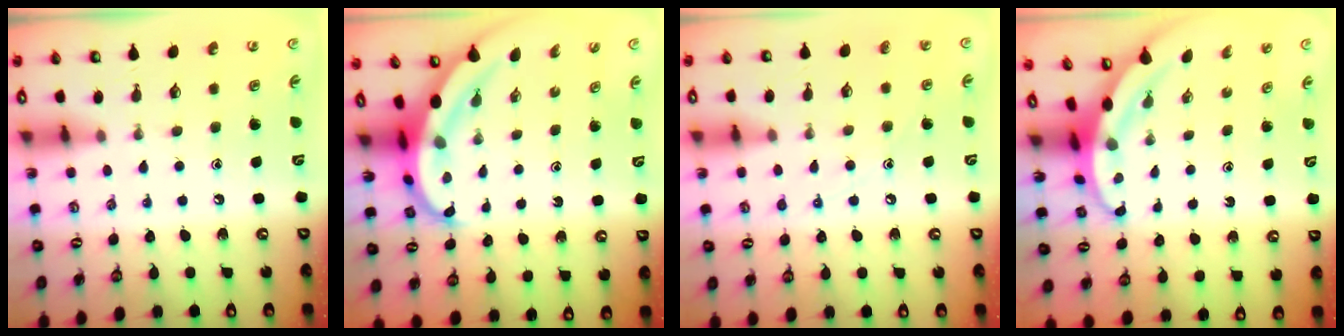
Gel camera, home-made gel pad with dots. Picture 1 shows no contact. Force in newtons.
{"total": 5.3, "press": 5.2, "slide": 0.5}
{"total": 6.6, "press": 6.6, "slide": 0.5}
{"total": 3.8, "press": 3.7, "slide": 0.5}